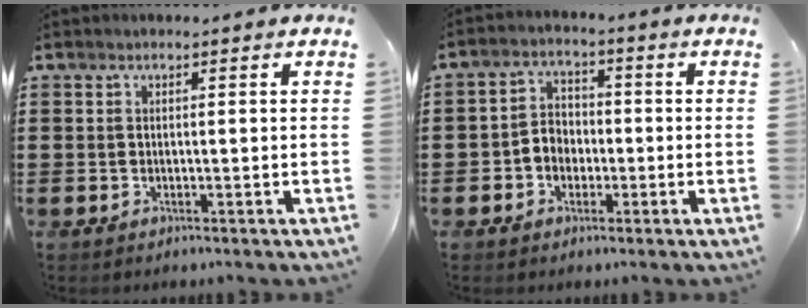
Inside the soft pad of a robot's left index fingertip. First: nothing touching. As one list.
[{"total": 3.7, "force": [-1.7, 3.0, 1.3], "torque": [-0.034, 0.009, -0.039]}]